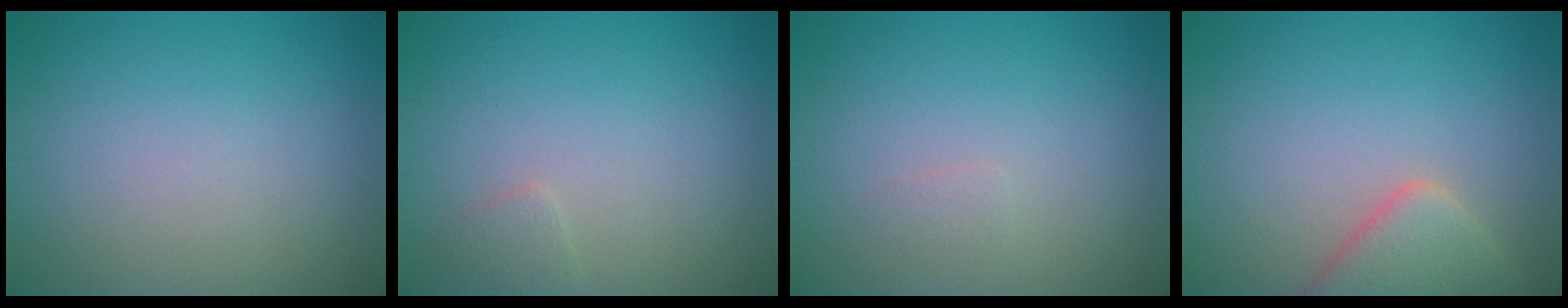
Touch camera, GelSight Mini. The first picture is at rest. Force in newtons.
{"total": 0.9, "press": 0.9, "slide": 0.1}
{"total": 0.6, "press": 0.6, "slide": 0.0}
{"total": 4.1, "press": 4.1, "slide": 0.2}